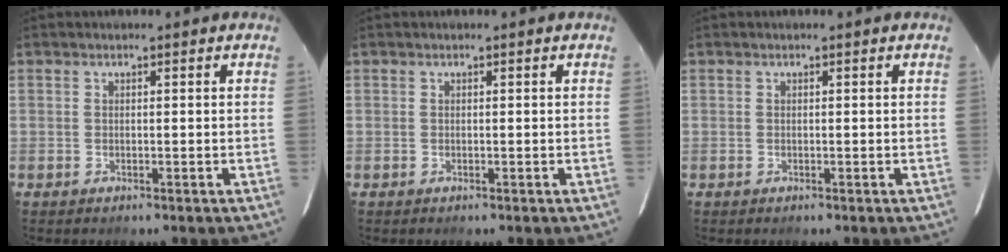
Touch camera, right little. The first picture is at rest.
{"total": 0.0}
{"total": 0.0}